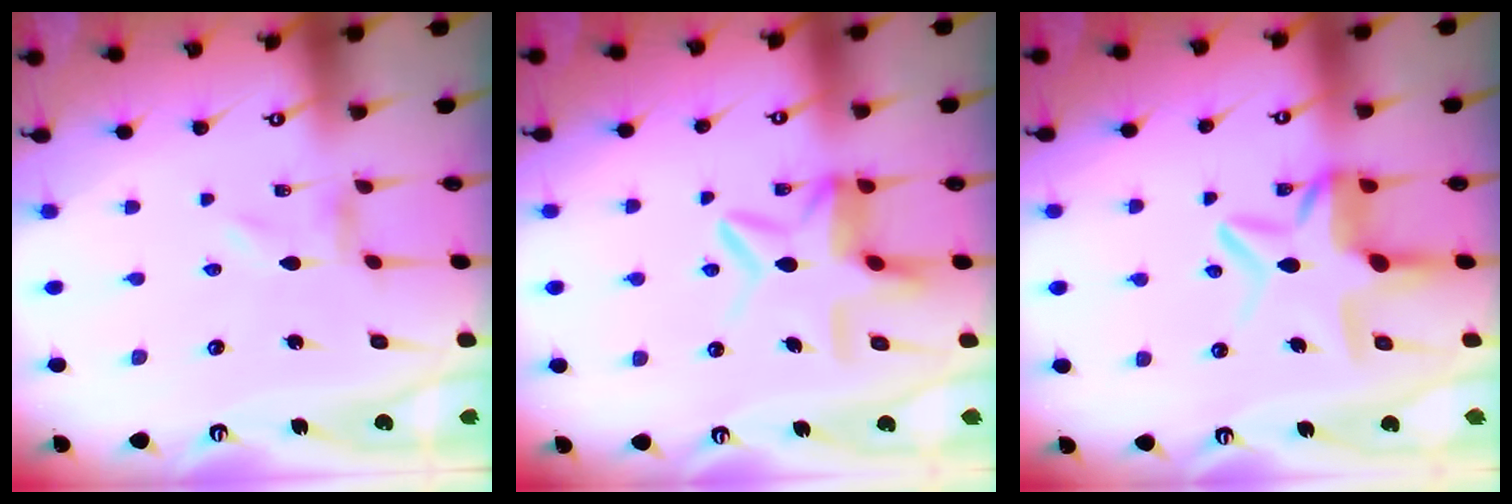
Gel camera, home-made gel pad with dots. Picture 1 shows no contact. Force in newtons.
{"total": 9.7, "press": 9.7, "slide": 1.0}
{"total": 10.1, "press": 10.0, "slide": 1.7}